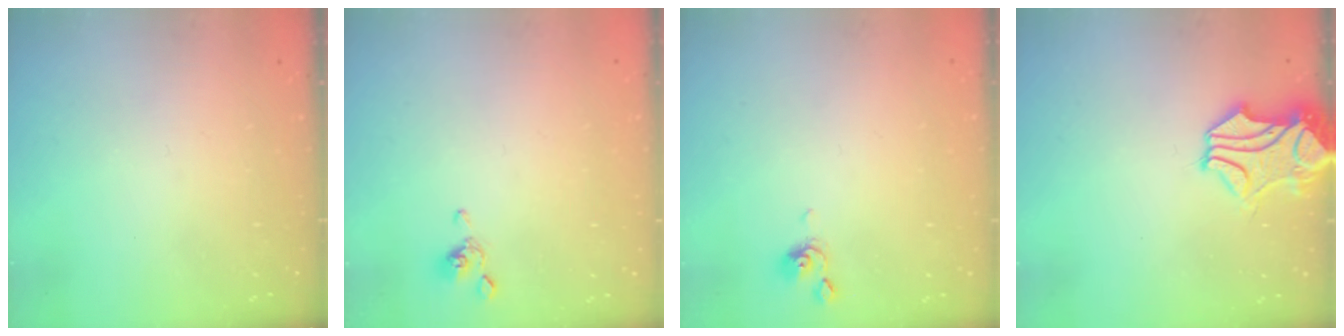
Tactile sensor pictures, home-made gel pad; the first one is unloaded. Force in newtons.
{"total": 2.3, "press": 2.2, "slide": 0.7}
{"total": 0.9, "press": 0.8, "slide": 0.3}
{"total": 2.2, "press": 1.8, "slide": 1.2}